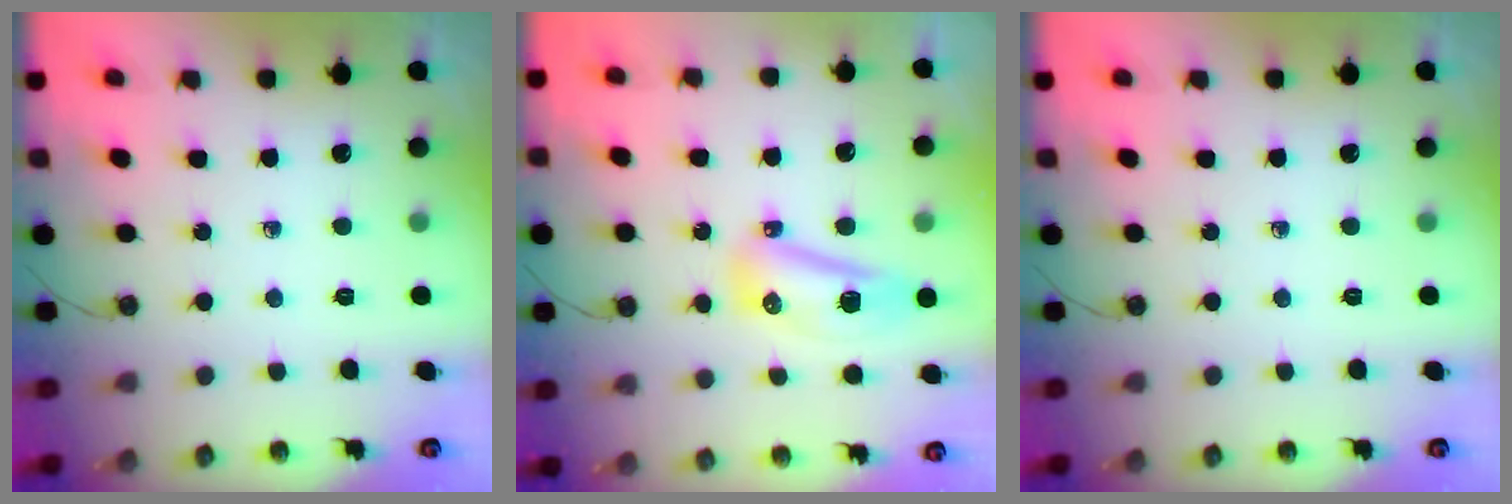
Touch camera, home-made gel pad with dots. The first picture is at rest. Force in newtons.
{"total": 10.0, "press": 9.9, "slide": 0.9}
{"total": 0.0}